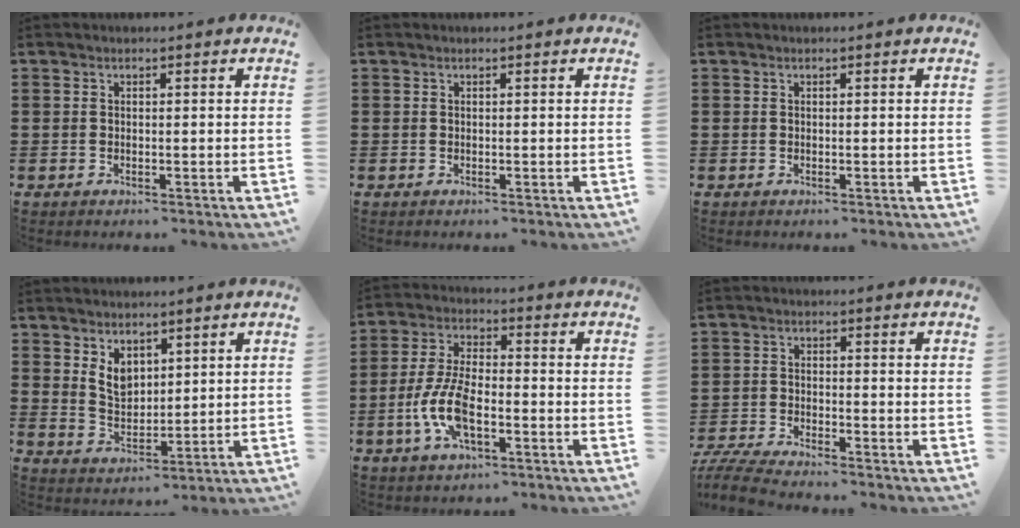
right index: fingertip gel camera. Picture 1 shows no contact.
{"total": 0.0}
{"total": 0.0}
{"total": 4.6, "force": [2.6, 3.0, 2.4], "torque": [-0.058, 0.005, 0.049]}
{"total": 9.0, "force": [-2.7, 4.0, 7.5], "torque": [-0.182, -0.010, -0.058]}
{"total": 4.6, "force": [-4.4, -0.1, 1.2], "torque": [-0.041, -0.012, -0.093]}